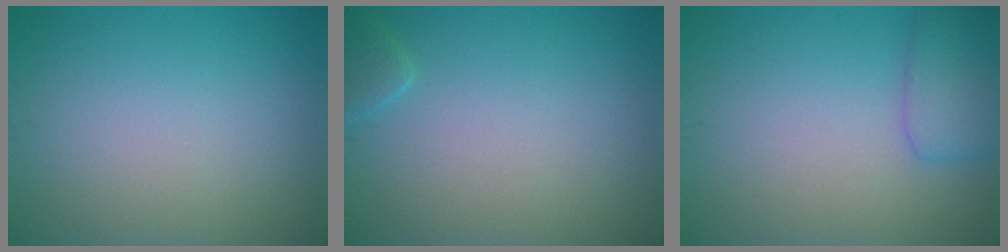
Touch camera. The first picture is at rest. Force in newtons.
{"total": 1.3, "press": 1.3, "slide": 0.1}
{"total": 2.9, "press": 2.9, "slide": 0.1}